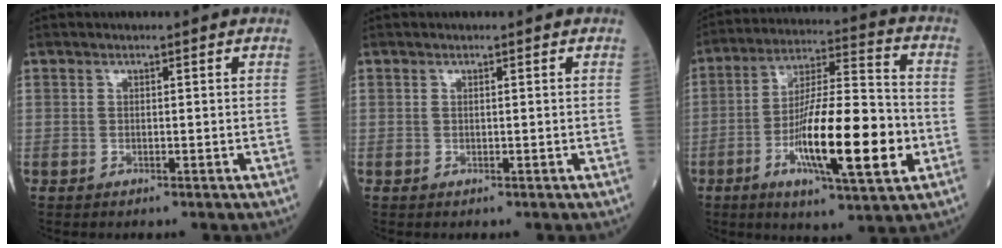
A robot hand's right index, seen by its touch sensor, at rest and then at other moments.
{"total": 0.0}
{"total": 17.9, "force": [-5.1, 2.8, 16.9], "torque": [-0.299, -0.008, -0.083]}